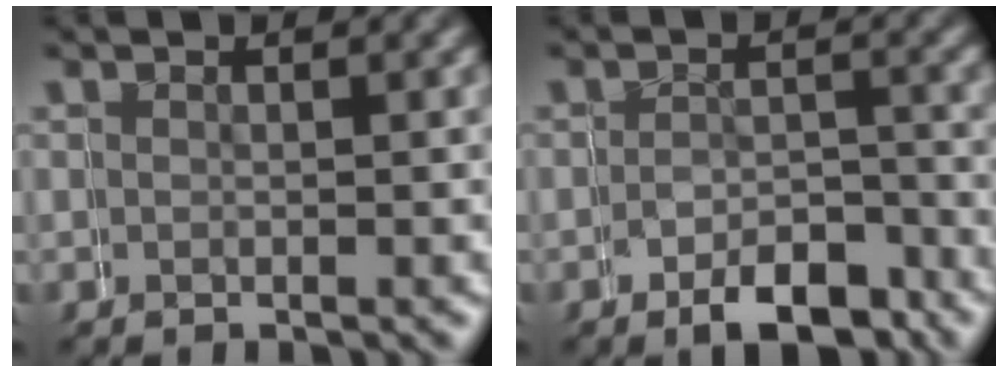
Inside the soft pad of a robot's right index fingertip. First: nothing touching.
{"total": 4.8, "force": [-3.9, 2.2, 1.8], "torque": [-0.013, -0.009, -0.066]}